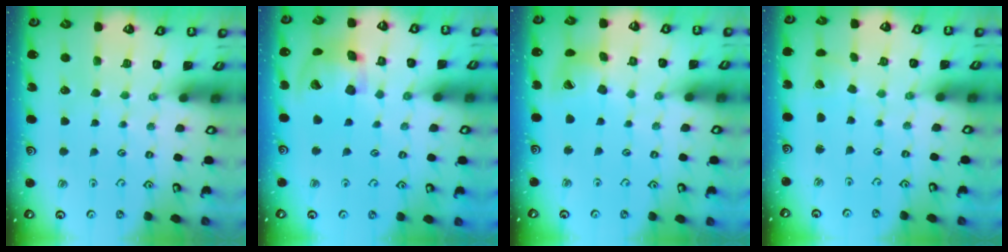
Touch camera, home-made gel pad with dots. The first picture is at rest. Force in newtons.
{"total": 16.4, "press": 16.3, "slide": 2.4}
{"total": 13.4, "press": 13.3, "slide": 1.5}
{"total": 2.4, "press": 2.4, "slide": 0.2}